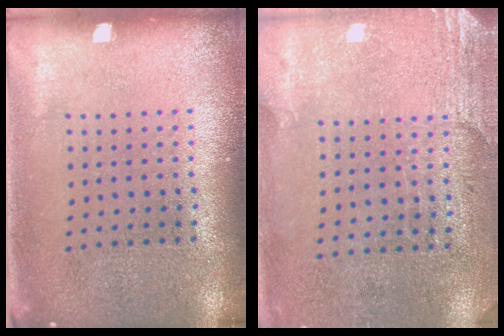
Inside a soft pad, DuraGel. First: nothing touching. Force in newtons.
{"total": 2.7, "press": 2.3, "slide": 1.4}